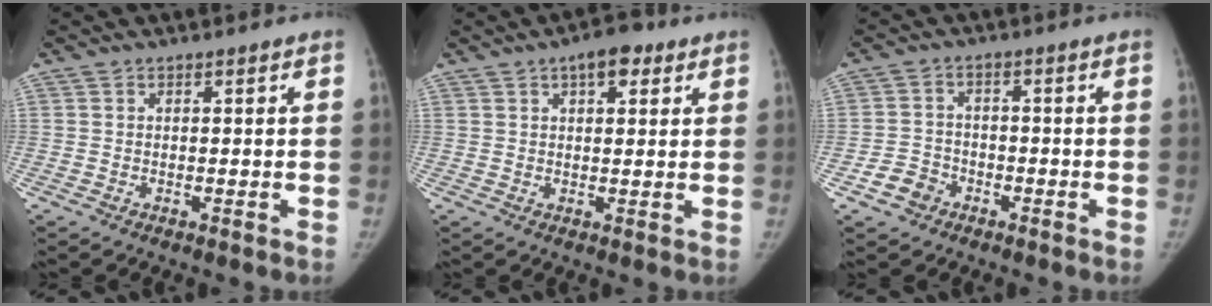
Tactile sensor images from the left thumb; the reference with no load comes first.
{"total": 5.6, "force": [2.9, 2.7, 3.9], "torque": [-0.034, -0.005, 0.034]}
{"total": 4.6, "force": [-2.6, 3.6, 1.1], "torque": [-0.007, 0.024, -0.047]}